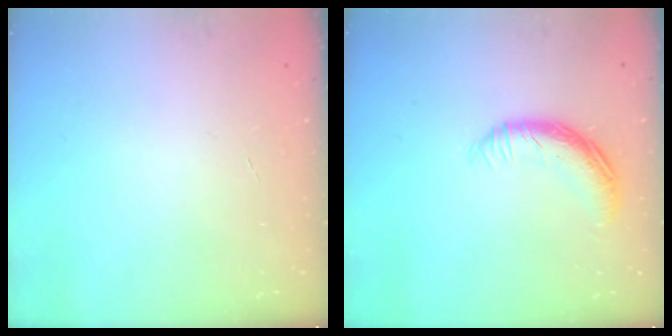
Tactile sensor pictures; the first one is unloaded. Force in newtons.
{"total": 11.5, "press": 11.5, "slide": 0.5}